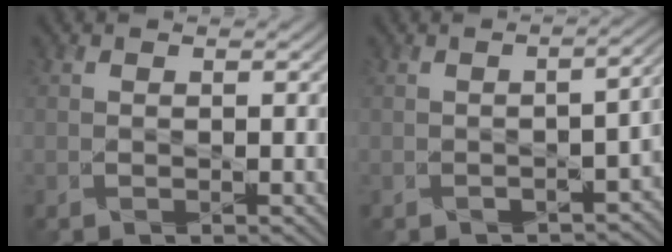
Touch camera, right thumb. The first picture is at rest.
{"total": 4.8, "force": [-1.8, 1.6, 4.1], "torque": [-0.052, -0.013, -0.021]}